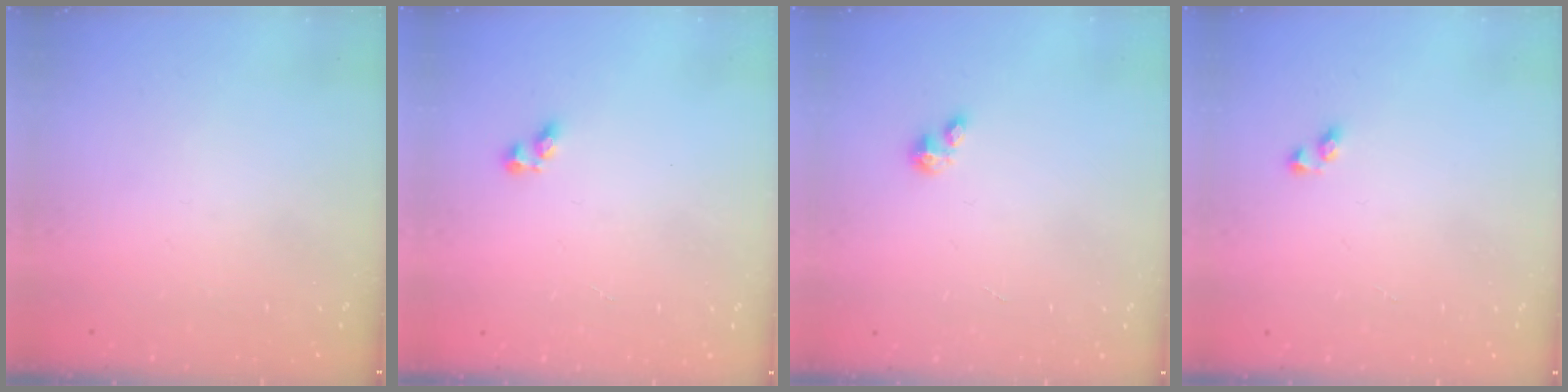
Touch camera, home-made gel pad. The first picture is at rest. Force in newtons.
{"total": 3.1, "press": 3.1, "slide": 0.5}
{"total": 1.7, "press": 1.7, "slide": 0.4}
{"total": 2.4, "press": 2.0, "slide": 1.3}